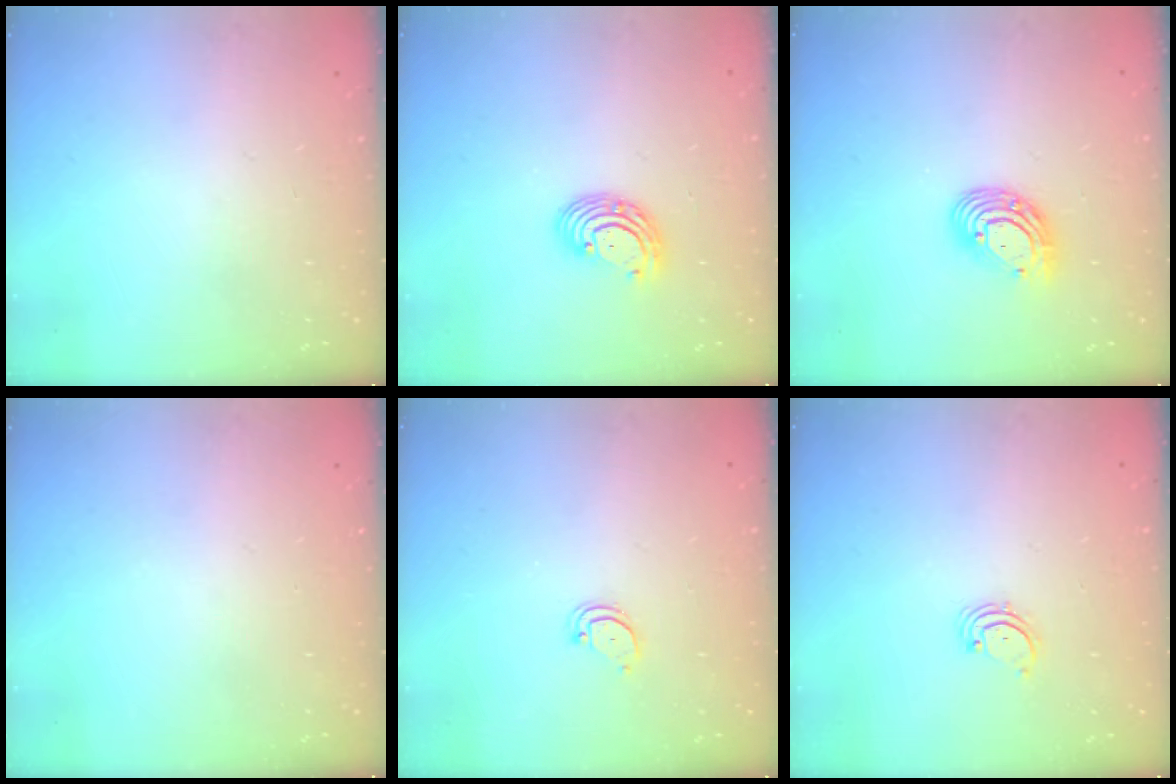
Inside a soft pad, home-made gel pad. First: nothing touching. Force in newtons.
{"total": 5.8, "press": 5.8, "slide": 0.7}
{"total": 9.9, "press": 9.8, "slide": 1.2}
{"total": 0.0}
{"total": 3.0, "press": 3.0, "slide": 0.3}
{"total": 1.7, "press": 1.6, "slide": 0.2}